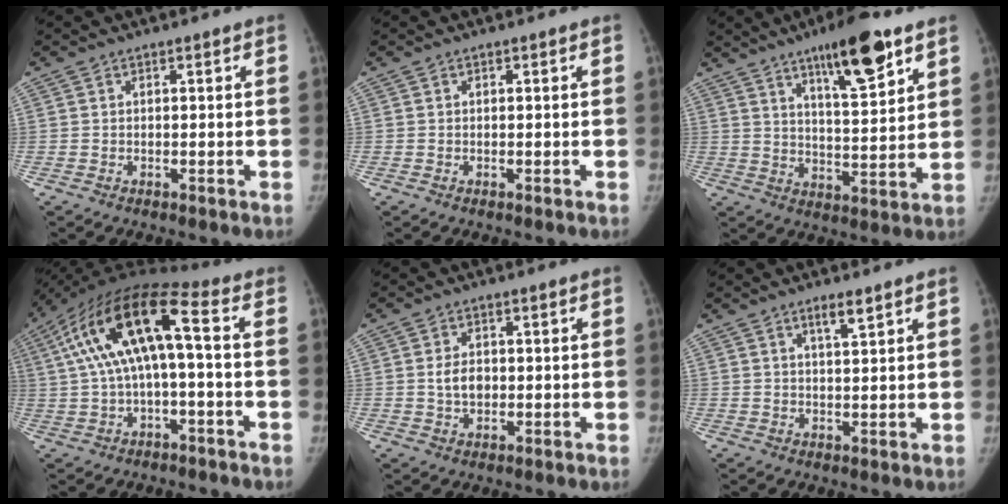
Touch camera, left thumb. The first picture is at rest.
{"total": 0.0}
{"total": 14.0, "force": [8.4, 3.5, 10.6], "torque": [-0.141, -0.046, 0.134]}
{"total": 15.4, "force": [1.3, 5.2, 14.4], "torque": [-0.292, 0.064, 0.024]}
{"total": 3.7, "force": [0.1, 2.6, 2.6], "torque": [-0.039, 0.003, 0.005]}
{"total": 3.3, "force": [2.2, 0.6, 2.4], "torque": [-0.038, -0.014, 0.040]}